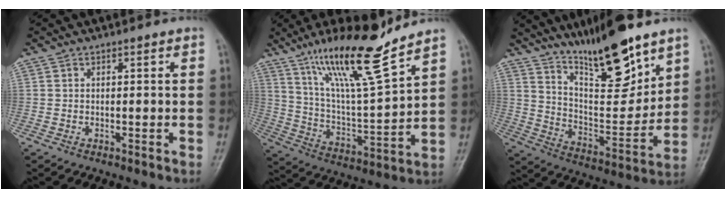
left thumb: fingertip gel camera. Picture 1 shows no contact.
{"total": 17.4, "force": [12.8, 1.8, 11.8], "torque": [-0.192, -0.071, 0.235]}
{"total": 16.8, "force": [12.4, 4.1, 10.7], "torque": [-0.142, -0.081, 0.223]}